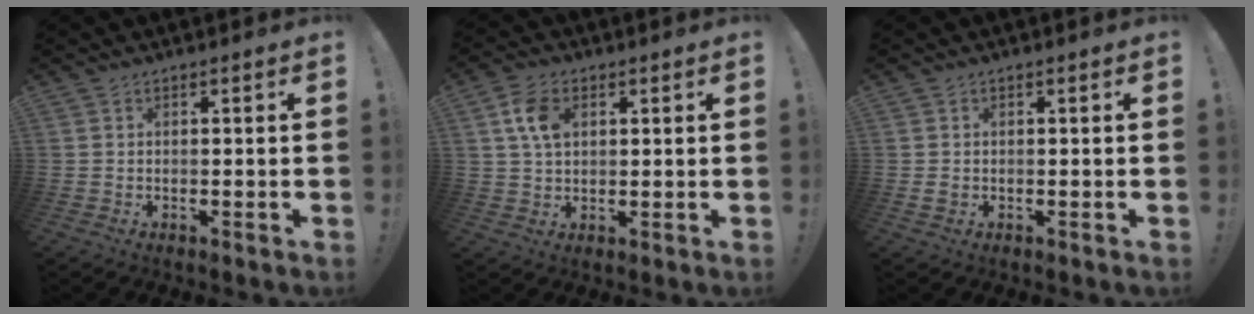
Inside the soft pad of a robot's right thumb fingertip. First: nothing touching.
{"total": 8.1, "force": [2.4, 5.6, 5.4], "torque": [-0.090, 0.002, 0.047]}
{"total": 1.3, "force": [-0.2, 1.1, 0.7], "torque": [-0.007, 0.002, -0.004]}